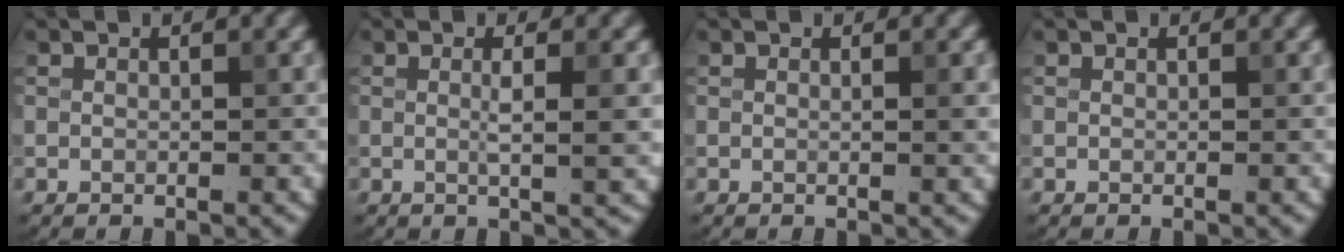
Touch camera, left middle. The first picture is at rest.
{"total": 2.8, "force": [0.2, 0.5, 2.7], "torque": [-0.043, -0.003, 0.002]}
{"total": 1.3, "force": [0.1, 0.3, 1.2], "torque": [-0.012, 0.002, -0.002]}
{"total": 0.0}